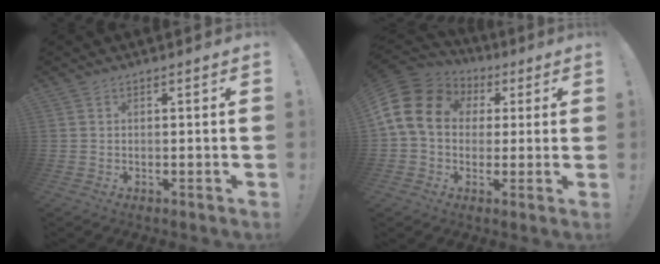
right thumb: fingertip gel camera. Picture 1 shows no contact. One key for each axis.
{"total": 16.1, "fx": 3.7, "fy": 12.4, "fz": 9.5, "tx": -0.167, "ty": -0.002, "tz": 0.070}